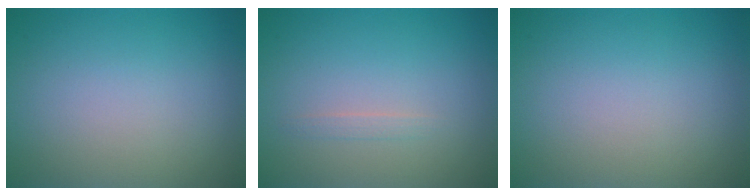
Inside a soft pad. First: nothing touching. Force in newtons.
{"total": 0.7, "press": 0.7, "slide": 0.1}
{"total": 0.0}